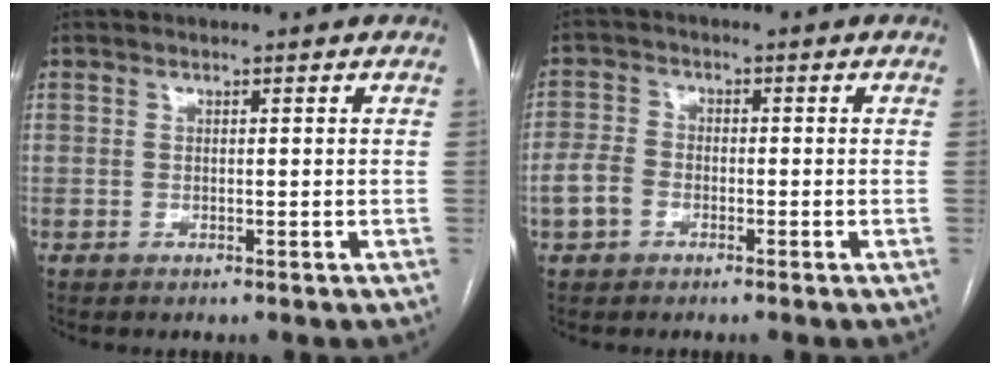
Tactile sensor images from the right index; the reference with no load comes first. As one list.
[{"total": 4.0, "force": [-1.8, 2.9, 2.1], "torque": [-0.059, 0.010, -0.036]}]